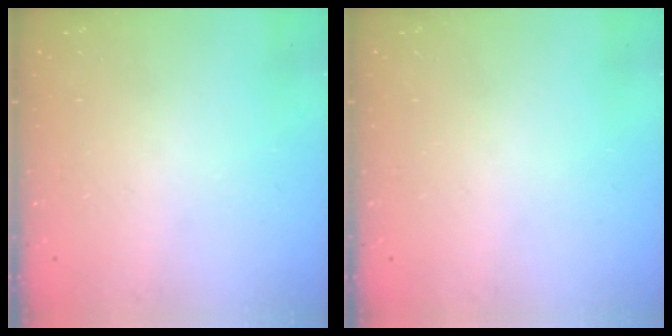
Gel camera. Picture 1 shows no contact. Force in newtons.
{"total": 0.0}